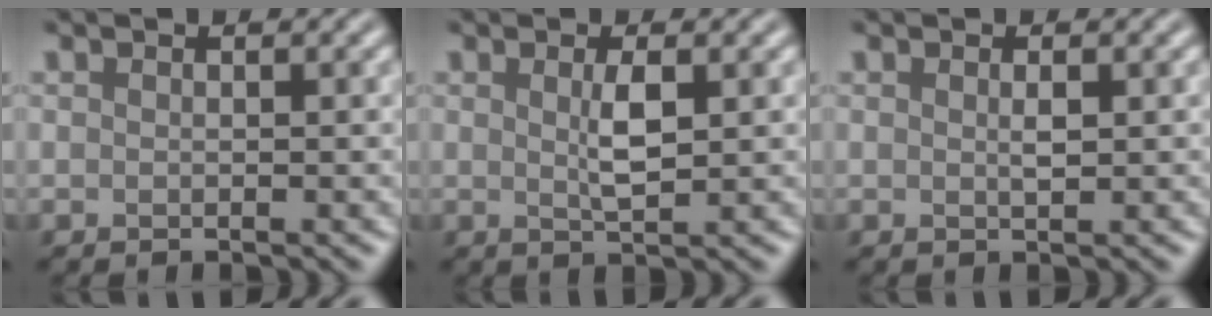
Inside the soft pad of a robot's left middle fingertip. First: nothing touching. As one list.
[{"total": 2.2, "force": [0.5, 0.5, 2.1], "torque": [-0.041, -0.001, 0.011]}, {"total": 0.9, "force": [0.2, 0.2, 0.8], "torque": [-0.016, 0.000, 0.004]}]